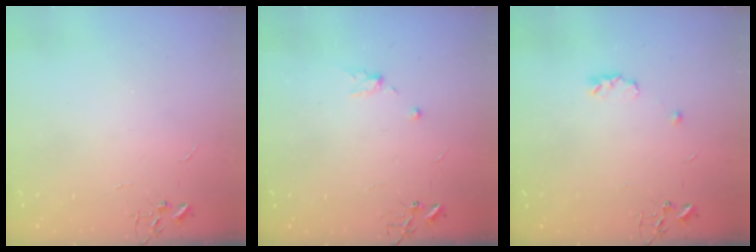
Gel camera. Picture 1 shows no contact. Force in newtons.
{"total": 5.0, "press": 4.6, "slide": 1.8}
{"total": 5.0, "press": 5.0, "slide": 0.8}